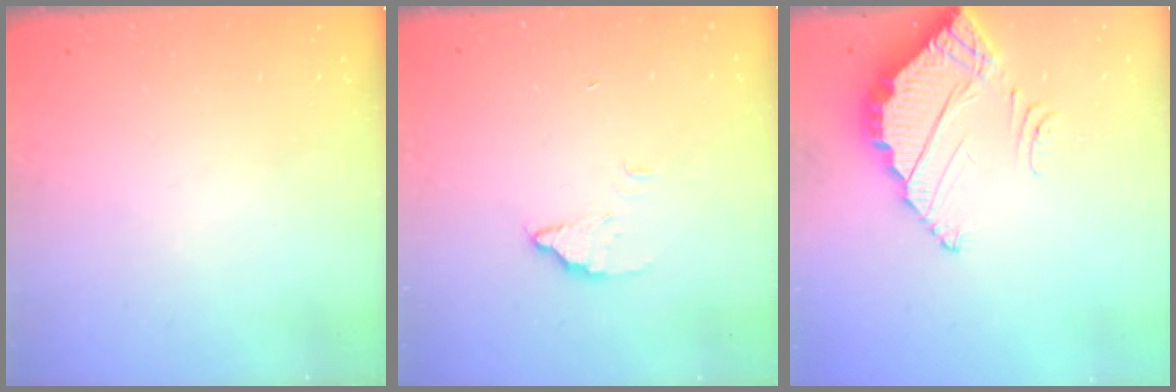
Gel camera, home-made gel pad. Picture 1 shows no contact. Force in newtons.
{"total": 2.6, "press": 2.6, "slide": 0.2}
{"total": 3.9, "press": 3.9, "slide": 0.2}